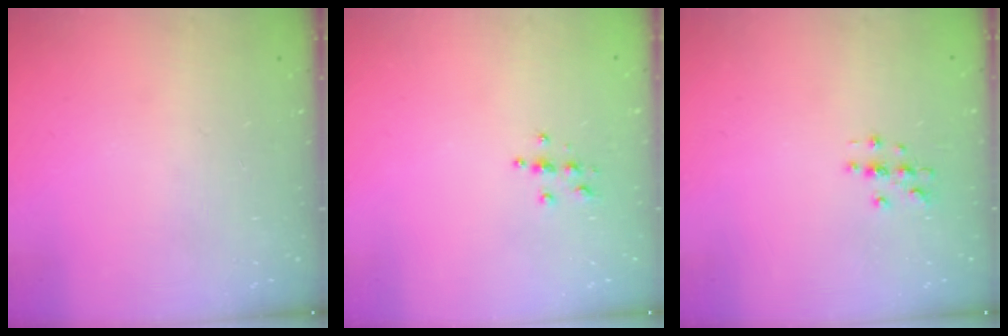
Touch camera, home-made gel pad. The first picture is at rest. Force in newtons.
{"total": 3.9, "press": 3.9, "slide": 0.4}
{"total": 2.9, "press": 2.9, "slide": 0.3}